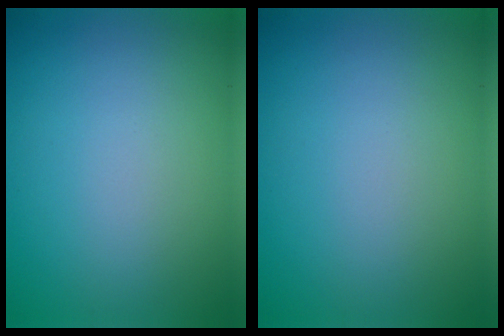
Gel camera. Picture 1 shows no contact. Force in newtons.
{"total": 0.0}